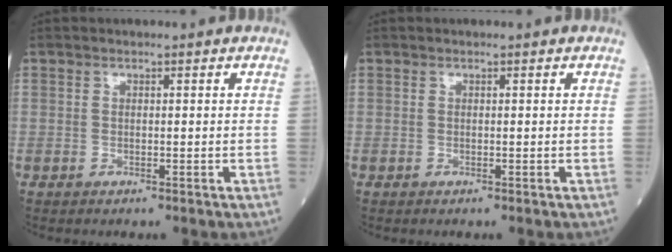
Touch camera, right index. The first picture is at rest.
{"total": 0.0}